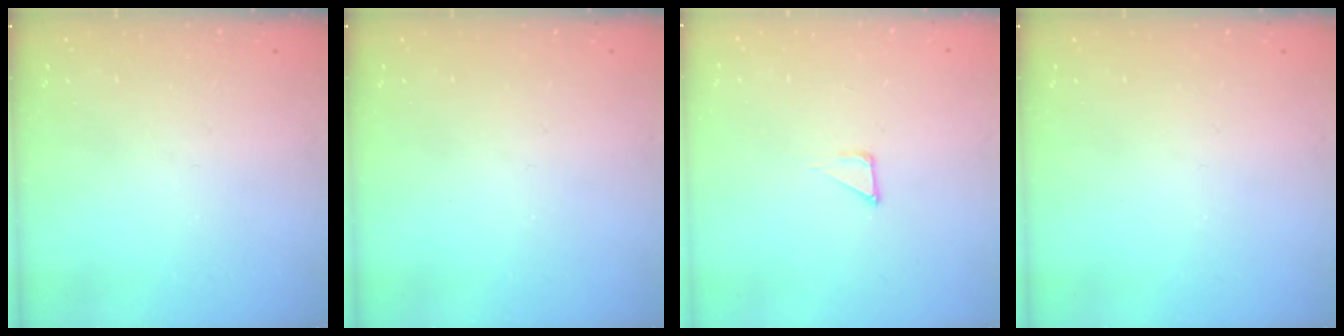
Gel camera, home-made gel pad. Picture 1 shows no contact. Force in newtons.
{"total": 0.0}
{"total": 2.7, "press": 2.7, "slide": 0.3}
{"total": 0.0}